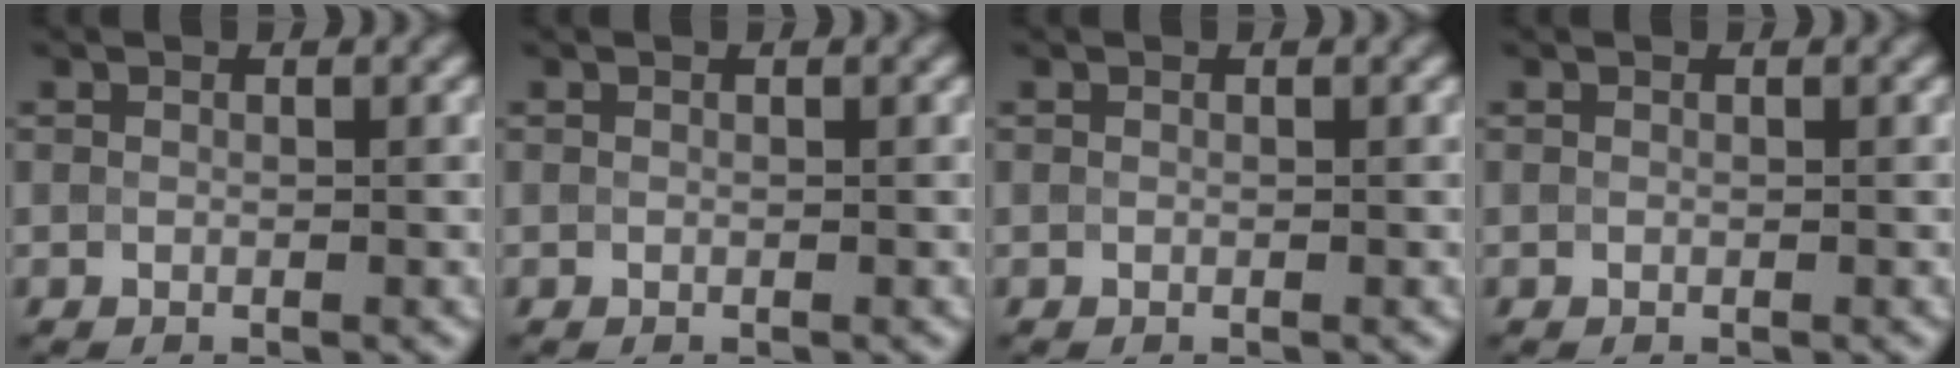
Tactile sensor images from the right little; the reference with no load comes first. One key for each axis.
{"total": 0.0}
{"total": 0.0}
{"total": 0.0}